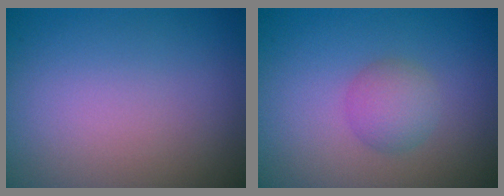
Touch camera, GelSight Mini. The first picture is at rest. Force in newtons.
{"total": 2.4, "press": 2.4, "slide": 0.1}